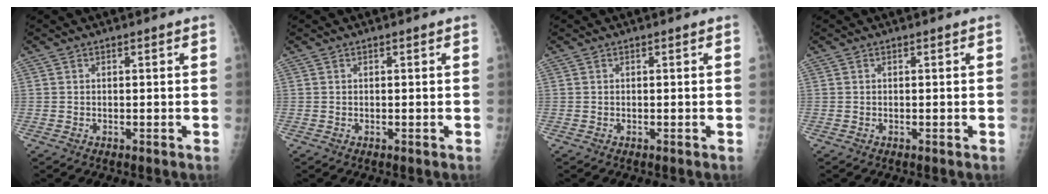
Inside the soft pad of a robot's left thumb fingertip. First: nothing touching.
{"total": 0.0}
{"total": 0.0}
{"total": 0.0}